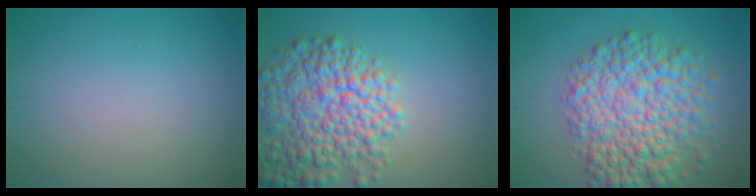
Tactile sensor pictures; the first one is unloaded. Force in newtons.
{"total": 8.0, "press": 7.9, "slide": 0.5}
{"total": 8.9, "press": 8.9, "slide": 0.2}